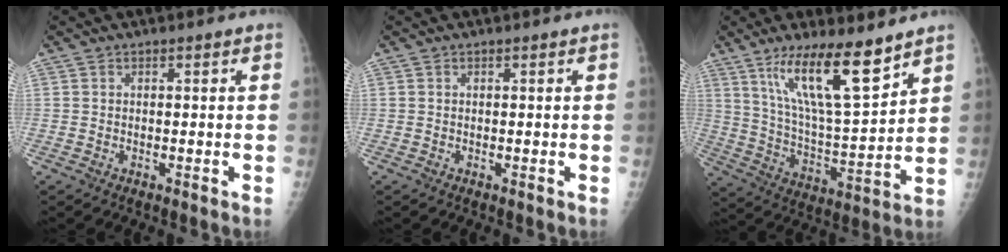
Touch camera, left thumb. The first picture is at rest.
{"total": 0.0}
{"total": 16.1, "force": [10.5, 3.3, 11.7], "torque": [-0.193, -0.067, 0.202]}